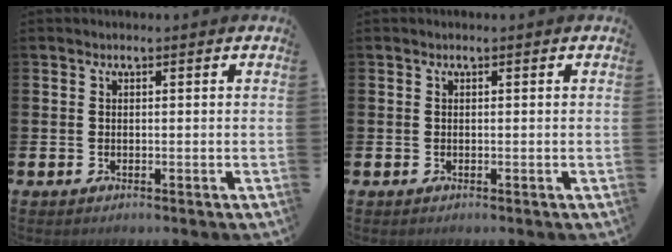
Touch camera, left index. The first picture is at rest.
{"total": 0.0}